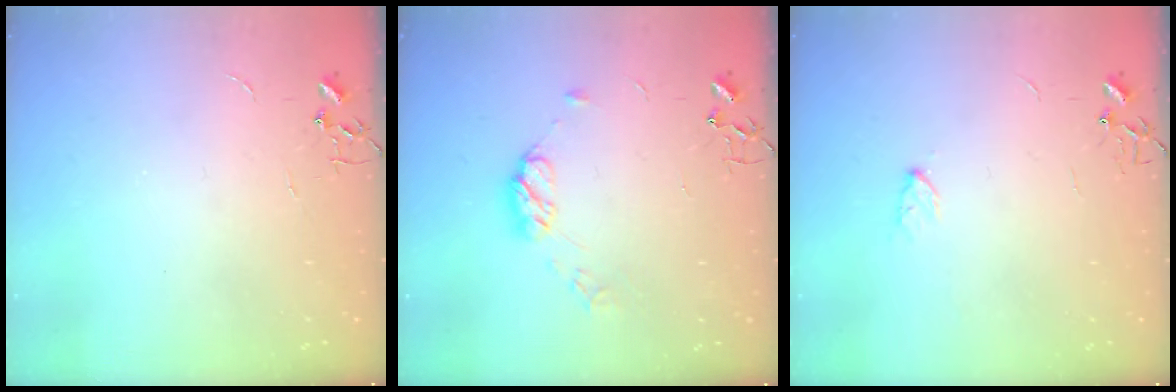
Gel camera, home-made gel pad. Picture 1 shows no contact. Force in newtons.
{"total": 8.0, "press": 8.0, "slide": 0.5}
{"total": 3.5, "press": 3.4, "slide": 0.6}